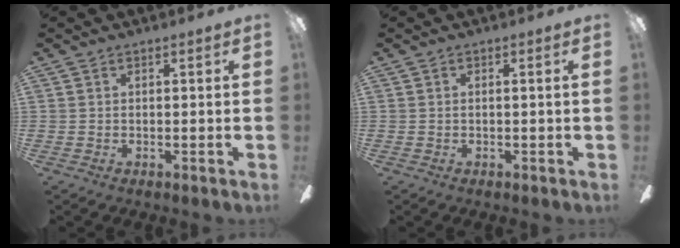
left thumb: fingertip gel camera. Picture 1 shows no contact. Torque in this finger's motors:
{"motor_torque": [-0.04, 0.15, -0.15, -0.15, 0.06]}